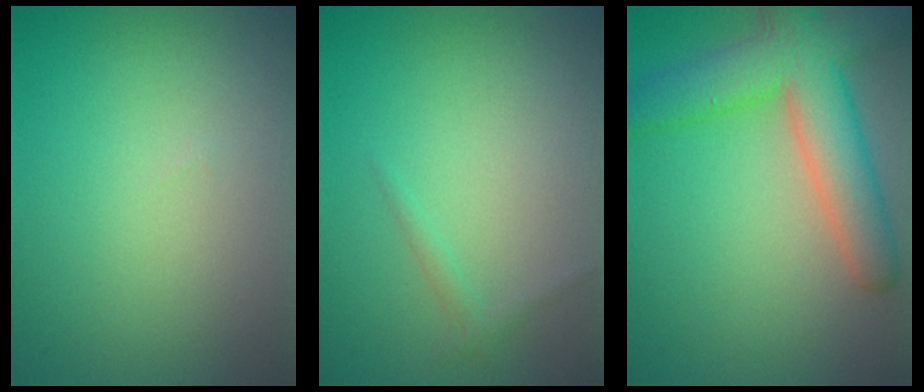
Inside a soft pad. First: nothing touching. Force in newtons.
{"total": 0.9, "press": 0.9, "slide": 0.1}
{"total": 7.6, "press": 7.5, "slide": 0.5}